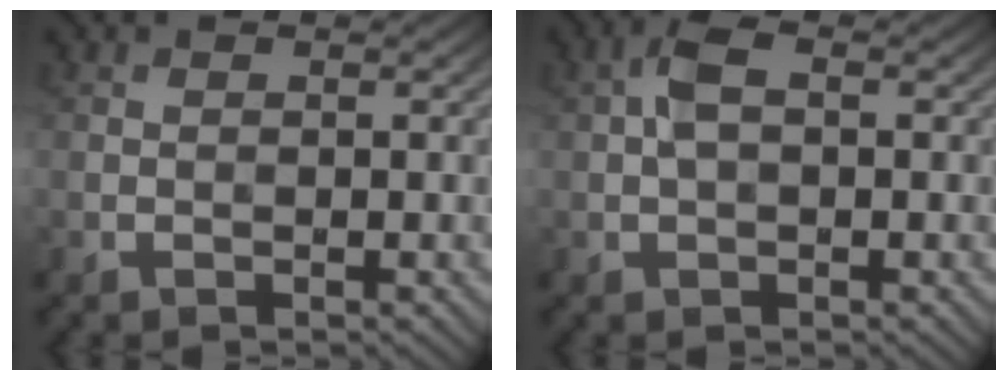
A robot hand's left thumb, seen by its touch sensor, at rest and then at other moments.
{"total": 3.6, "force": [0.4, 1.9, 3.0], "torque": [-0.069, 0.011, 0.002]}